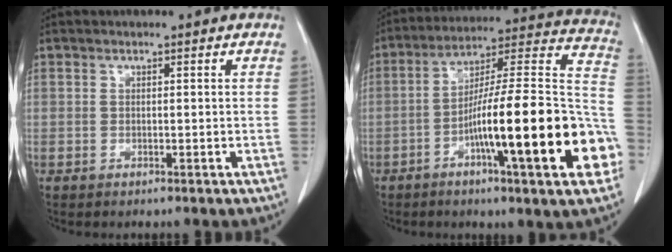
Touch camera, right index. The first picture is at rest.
{"total": 24.3, "force": [-7.9, 2.2, 22.9], "torque": [-0.281, 0.011, -0.120]}